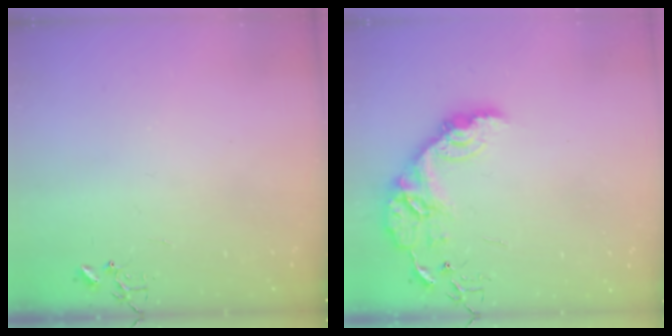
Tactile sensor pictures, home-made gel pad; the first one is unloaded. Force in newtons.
{"total": 14.5, "press": 14.5, "slide": 1.0}